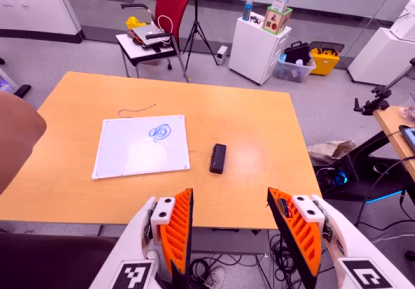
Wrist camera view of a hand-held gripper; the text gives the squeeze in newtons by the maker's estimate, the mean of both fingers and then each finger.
{"total": 0.0}